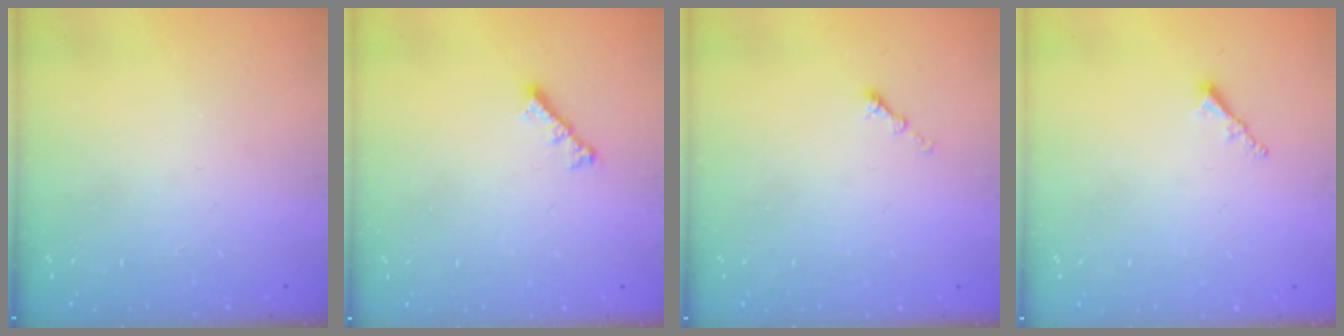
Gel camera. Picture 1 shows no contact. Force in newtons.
{"total": 3.0, "press": 3.0, "slide": 0.6}
{"total": 1.1, "press": 1.0, "slide": 0.5}
{"total": 1.7, "press": 1.7, "slide": 0.3}